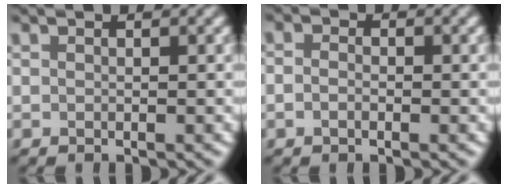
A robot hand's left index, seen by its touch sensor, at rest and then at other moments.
{"total": 1.5, "force": [-0.2, 1.0, 1.1], "torque": [-0.013, -0.001, -0.018]}